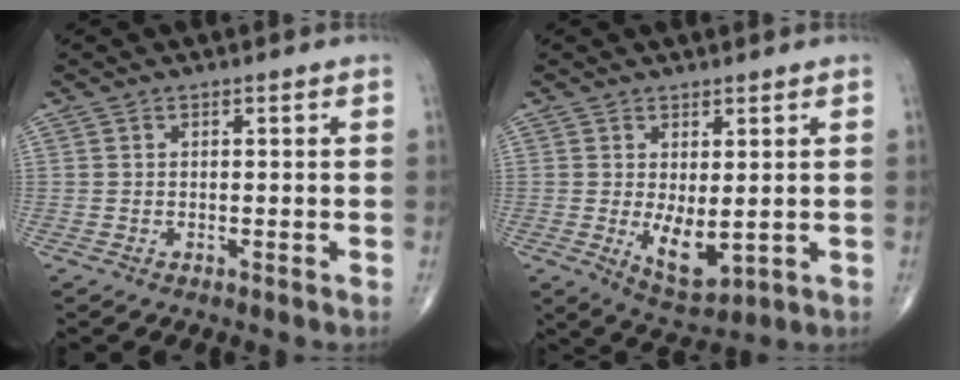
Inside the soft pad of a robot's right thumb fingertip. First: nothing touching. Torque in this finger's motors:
{"motor_torque": [1.96, 3.05, 0.83, 0.04, 0.26]}